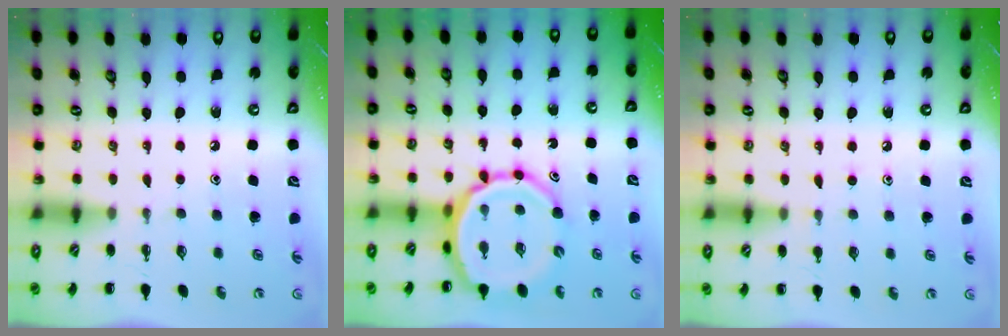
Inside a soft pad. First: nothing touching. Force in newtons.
{"total": 13.6, "press": 13.0, "slide": 3.9}
{"total": 4.0, "press": 3.7, "slide": 1.5}